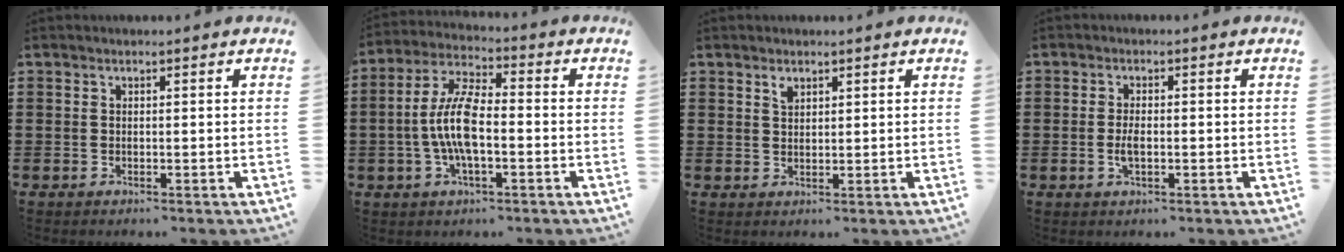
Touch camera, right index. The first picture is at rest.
{"total": 9.0, "force": [-1.4, 3.1, 8.4], "torque": [-0.194, -0.010, -0.033]}
{"total": 1.6, "force": [1.2, 0.8, 0.6], "torque": [-0.007, -0.001, 0.021]}
{"total": 2.5, "force": [-0.5, 1.0, 2.3], "torque": [-0.050, -0.002, -0.011]}